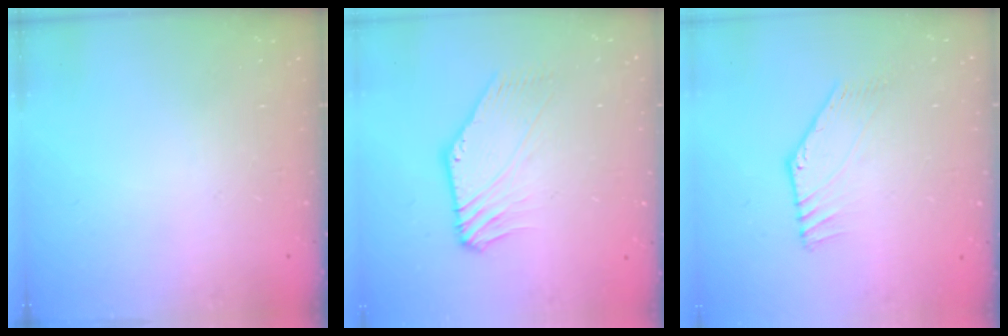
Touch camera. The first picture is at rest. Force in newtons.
{"total": 1.7, "press": 1.7, "slide": 0.5}
{"total": 2.8, "press": 2.8, "slide": 0.1}